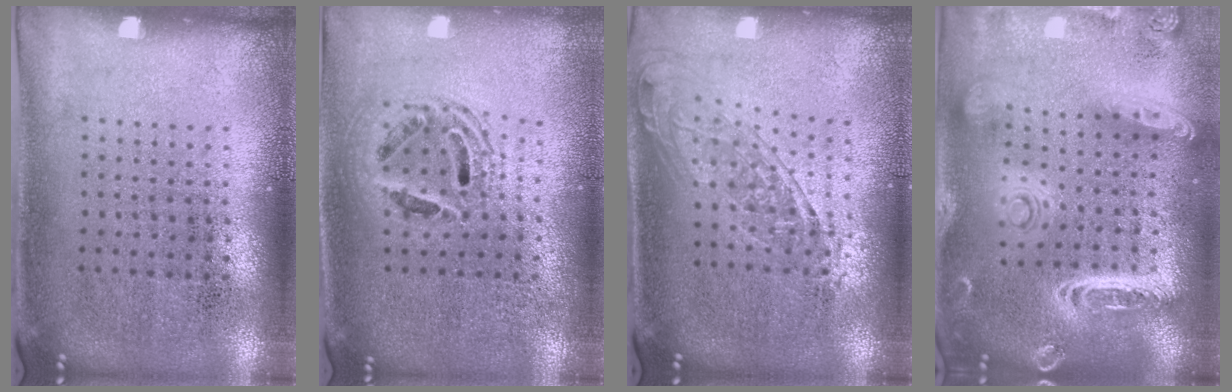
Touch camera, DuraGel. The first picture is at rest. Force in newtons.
{"total": 1.6, "press": 1.3, "slide": 0.9}
{"total": 1.6, "press": 1.2, "slide": 1.0}
{"total": 2.9, "press": 2.5, "slide": 1.6}